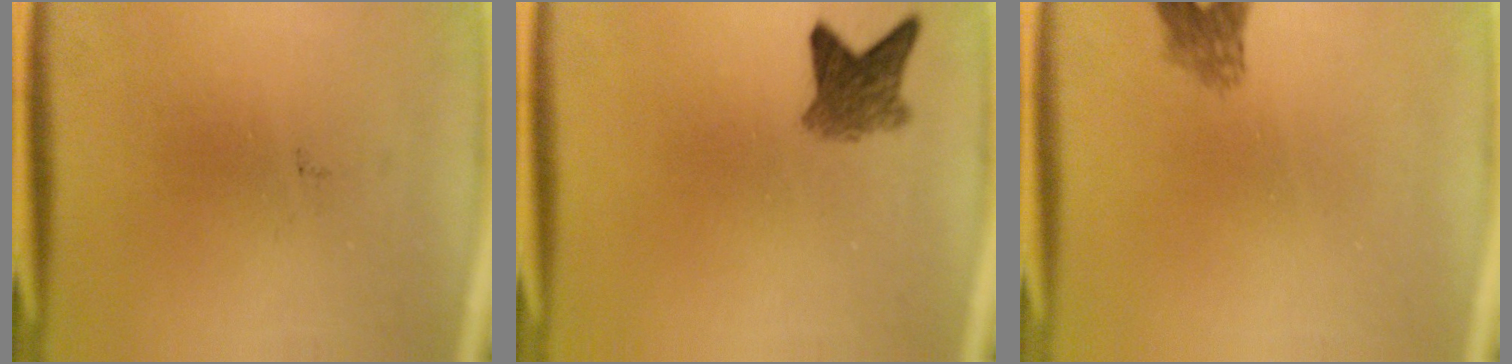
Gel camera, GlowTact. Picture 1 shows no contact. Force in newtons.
{"total": 4.1}
{"total": 2.4}